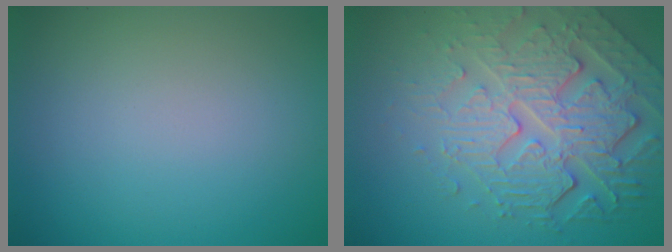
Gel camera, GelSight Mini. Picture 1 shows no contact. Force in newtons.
{"total": 7.2, "press": 5.3, "slide": 4.9}